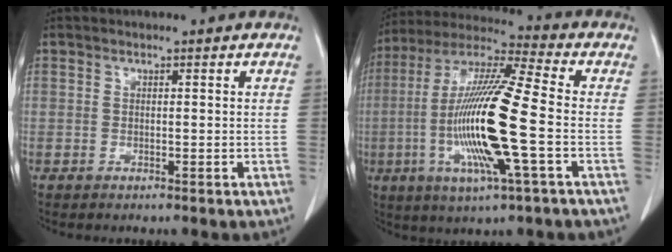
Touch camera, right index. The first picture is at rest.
{"total": 18.5, "force": [-3.6, 1.0, 18.1], "torque": [-0.372, -0.012, -0.074]}